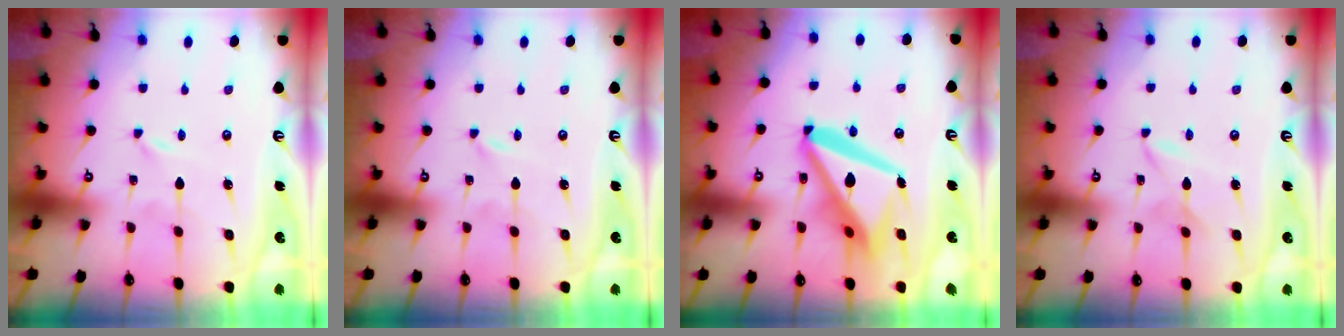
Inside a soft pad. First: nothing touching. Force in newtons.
{"total": 0.0}
{"total": 17.9, "press": 17.7, "slide": 2.1}
{"total": 2.4, "press": 2.4, "slide": 0.3}